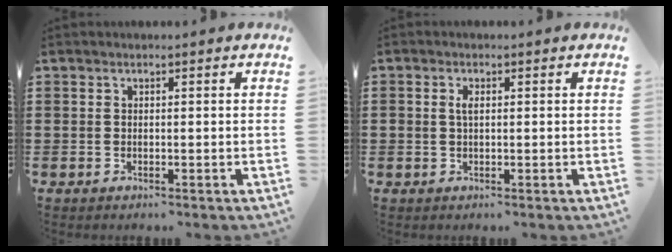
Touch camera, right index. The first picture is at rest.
{"total": 1.7, "force": [0.3, 0.8, 1.5], "torque": [-0.032, 0.006, 0.004]}